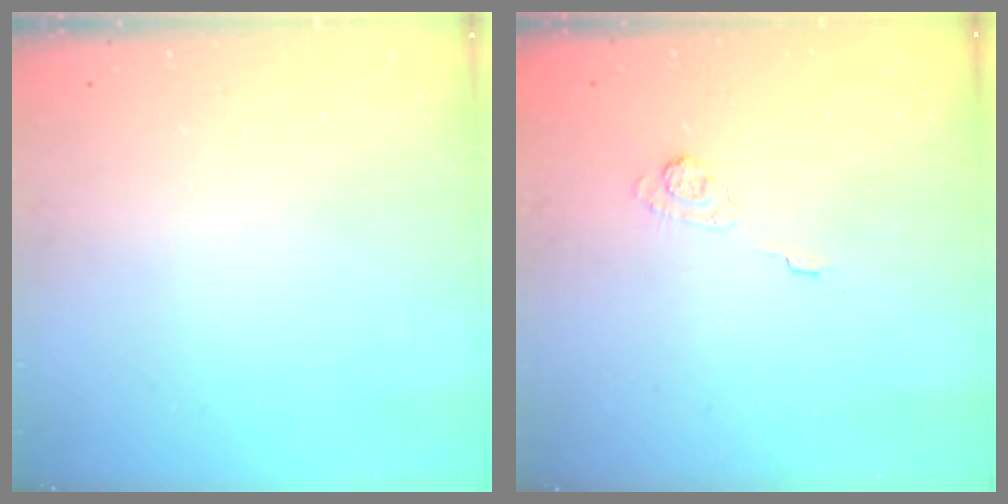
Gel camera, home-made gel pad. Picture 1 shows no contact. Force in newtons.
{"total": 2.6, "press": 2.2, "slide": 1.5}